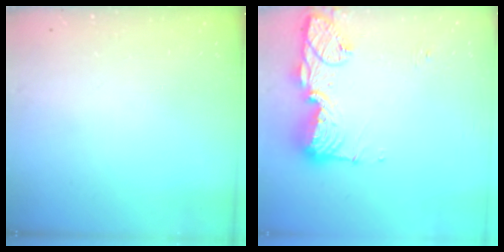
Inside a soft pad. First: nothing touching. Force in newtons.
{"total": 14.7, "press": 14.7, "slide": 1.4}